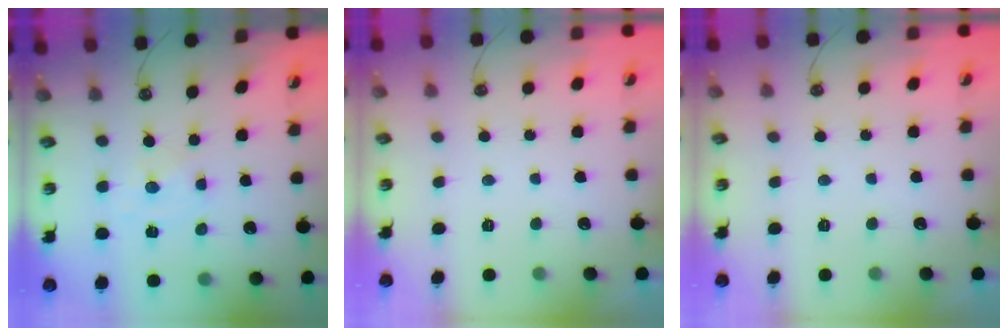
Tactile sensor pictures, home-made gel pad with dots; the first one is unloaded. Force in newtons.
{"total": 0.0}
{"total": 0.0}